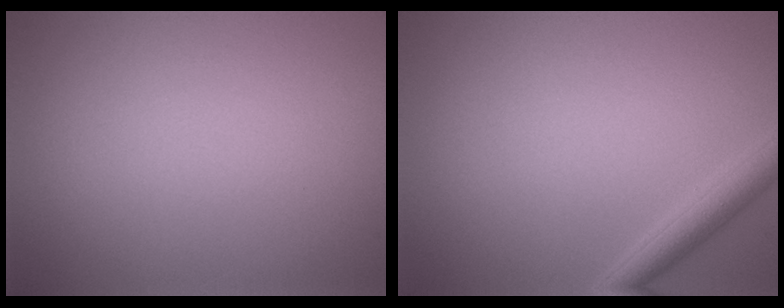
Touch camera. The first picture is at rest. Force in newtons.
{"total": 2.5, "press": 2.4, "slide": 0.1}